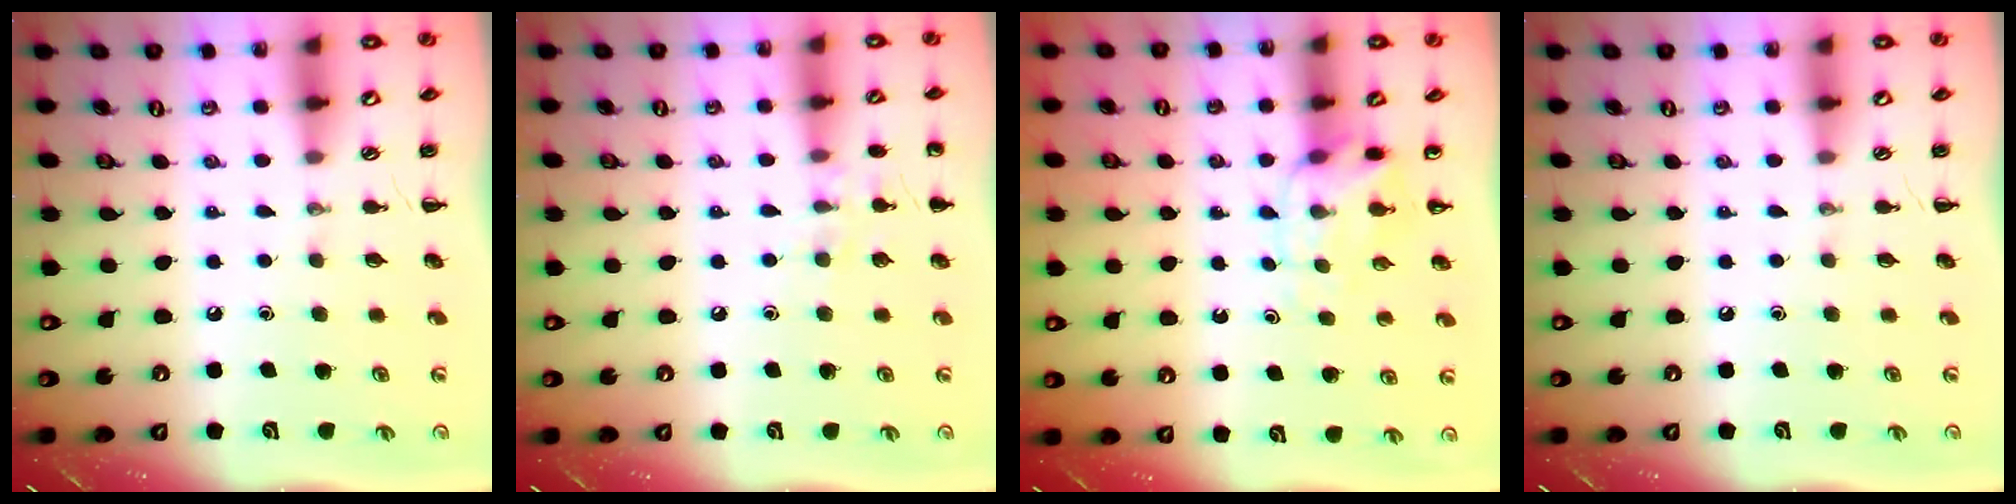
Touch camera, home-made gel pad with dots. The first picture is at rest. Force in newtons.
{"total": 7.6, "press": 7.3, "slide": 2.1}
{"total": 5.9, "press": 5.8, "slide": 1.2}
{"total": 0.0}